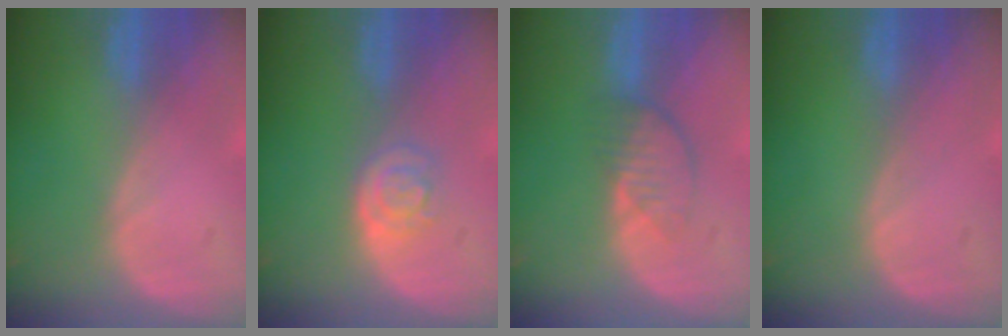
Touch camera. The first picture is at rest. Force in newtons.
{"total": 3.2, "press": 3.2, "slide": 0.2}
{"total": 4.0, "press": 3.6, "slide": 1.9}
{"total": 0.0}